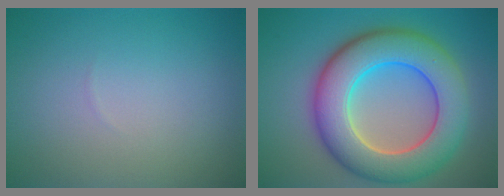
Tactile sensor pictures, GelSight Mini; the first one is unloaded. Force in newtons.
{"total": 10.6, "press": 10.5, "slide": 0.6}